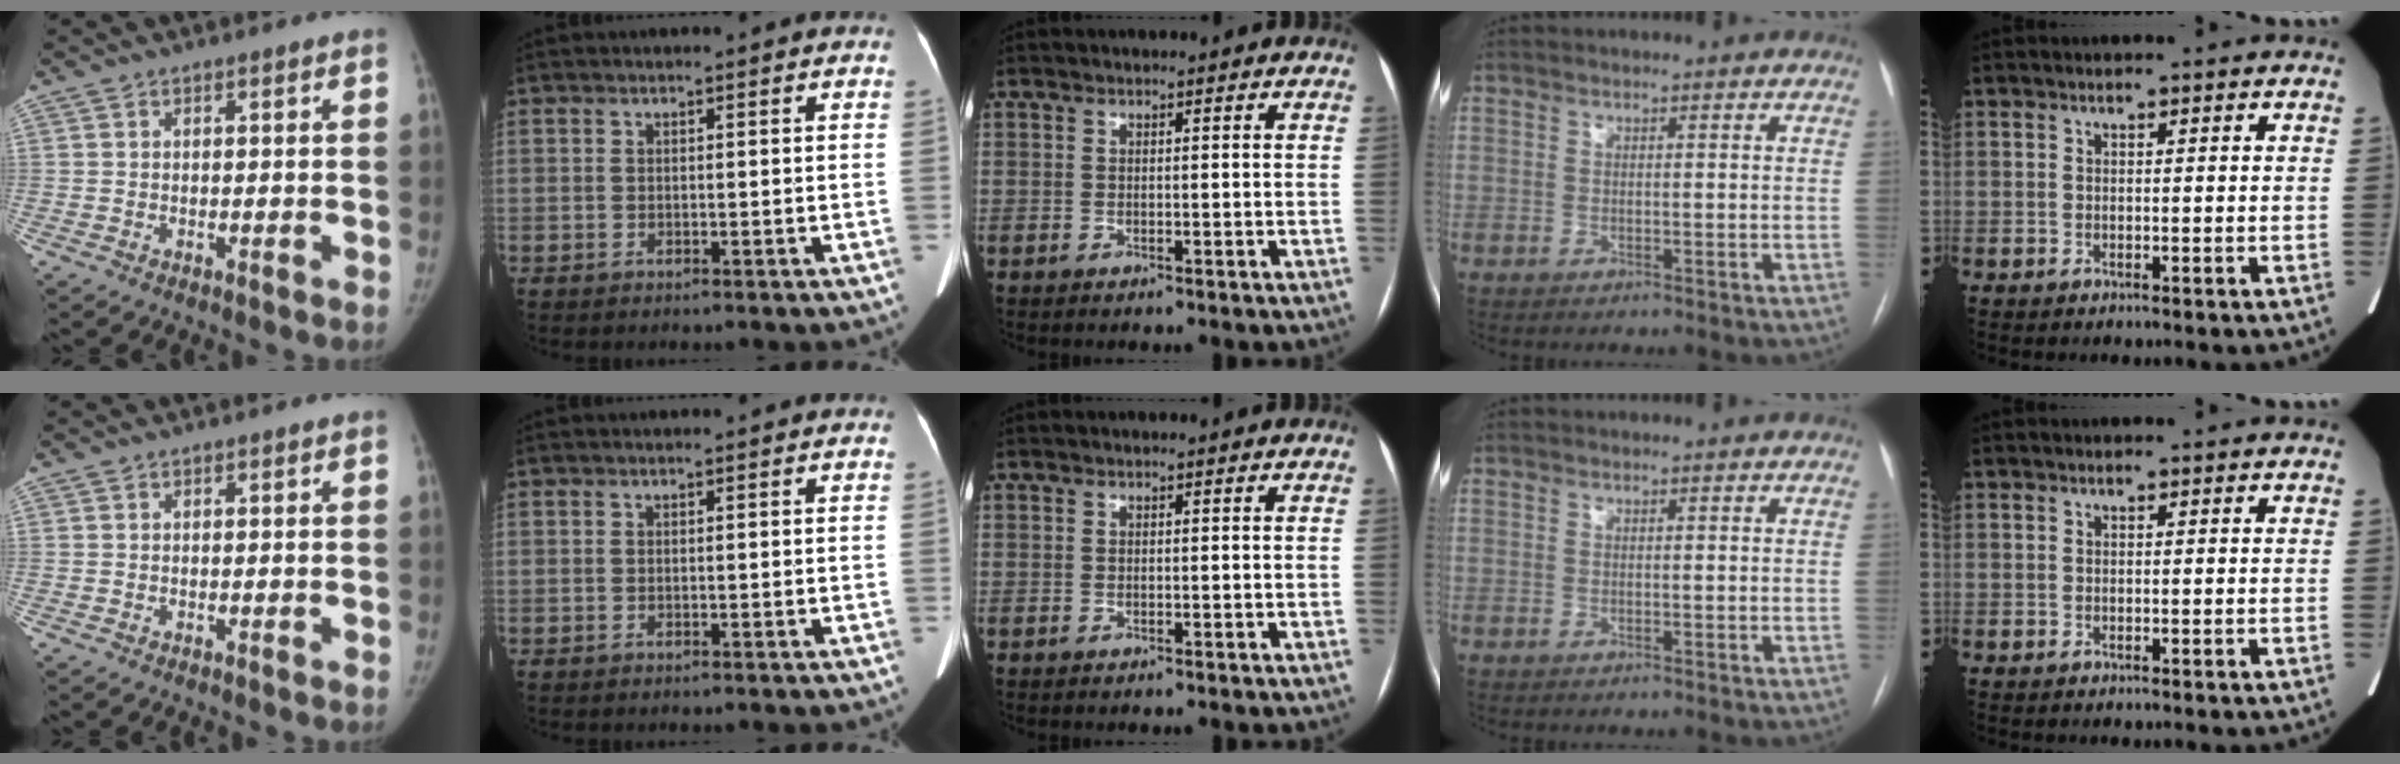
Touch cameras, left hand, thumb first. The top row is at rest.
{}